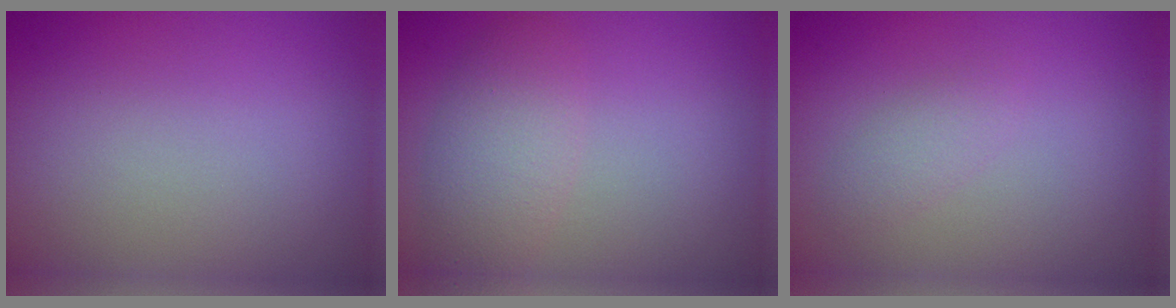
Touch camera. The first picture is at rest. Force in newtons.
{"total": 3.4, "press": 3.4, "slide": 0.2}
{"total": 1.4, "press": 1.4, "slide": 0.1}